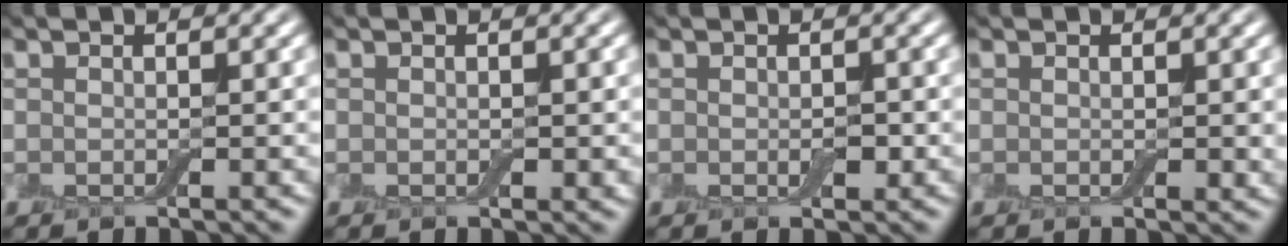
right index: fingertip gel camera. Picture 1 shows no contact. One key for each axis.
{"total": 0.7, "fx": 0.0, "fy": 0.5, "fz": 0.6, "tx": -0.008, "ty": -0.001, "tz": 0.000}
{"total": 1.1, "fx": -0.2, "fy": 0.7, "fz": 0.8, "tx": -0.011, "ty": -0.003, "tz": -0.002}
{"total": 0.8, "fx": 0.2, "fy": 0.5, "fz": 0.6, "tx": -0.005, "ty": -0.001, "tz": 0.003}